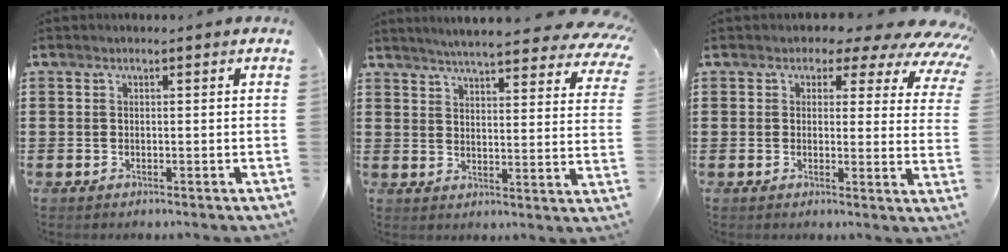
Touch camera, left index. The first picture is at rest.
{"total": 6.1, "force": [5.6, -0.3, 2.4], "torque": [-0.058, -0.032, 0.096]}
{"total": 4.0, "force": [2.8, 2.2, 1.7], "torque": [-0.038, -0.019, 0.041]}